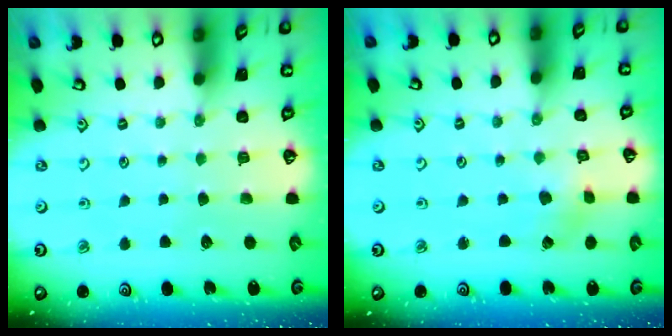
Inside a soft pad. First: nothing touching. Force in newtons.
{"total": 0.9, "press": 0.9, "slide": 0.2}